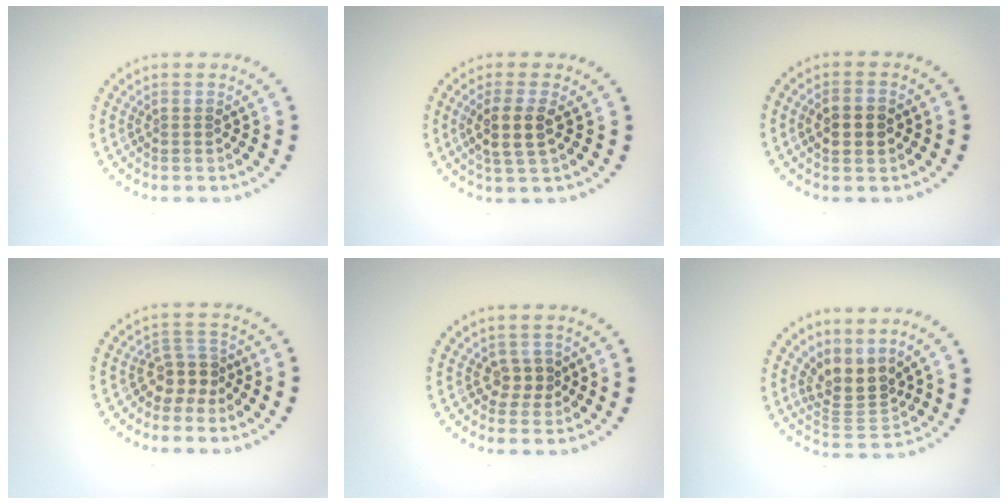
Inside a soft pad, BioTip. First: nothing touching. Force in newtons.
{"total": 2.9, "press": 2.5, "slide": 1.4}
{"total": 2.6, "press": 2.6, "slide": 0.2}
{"total": 2.7, "press": 2.0, "slide": 1.8}
{"total": 1.8, "press": 1.7, "slide": 0.7}
{"total": 3.4, "press": 2.5, "slide": 2.3}